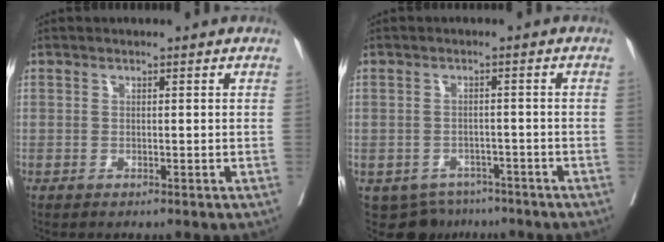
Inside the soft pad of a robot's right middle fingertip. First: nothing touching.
{"total": 6.4, "force": [-4.8, 4.2, 0.7], "torque": [-0.003, 0.007, -0.062]}